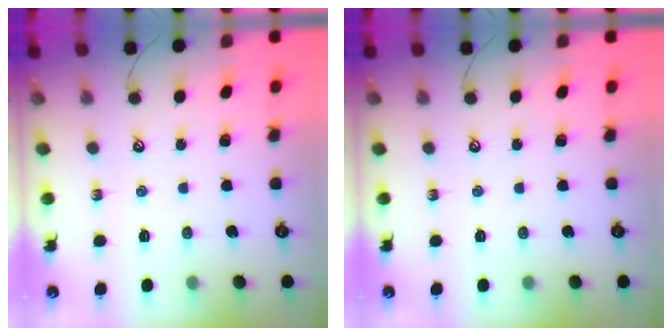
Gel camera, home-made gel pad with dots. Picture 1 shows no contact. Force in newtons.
{"total": 0.0}